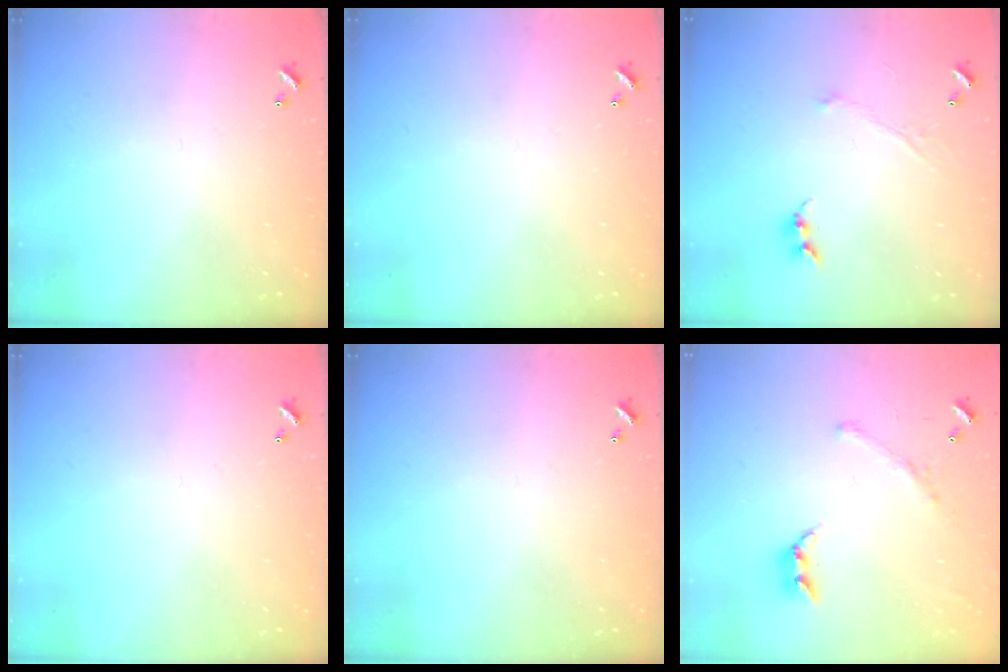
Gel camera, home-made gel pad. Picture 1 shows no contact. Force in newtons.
{"total": 0.0}
{"total": 1.0, "press": 0.9, "slide": 0.4}
{"total": 0.0}
{"total": 0.0}
{"total": 1.5, "press": 1.0, "slide": 1.2}